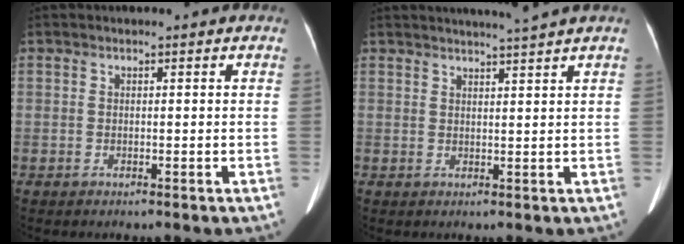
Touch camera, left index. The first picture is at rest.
{"total": 4.7, "force": [4.1, -1.6, 1.7], "torque": [-0.022, -0.003, 0.053]}